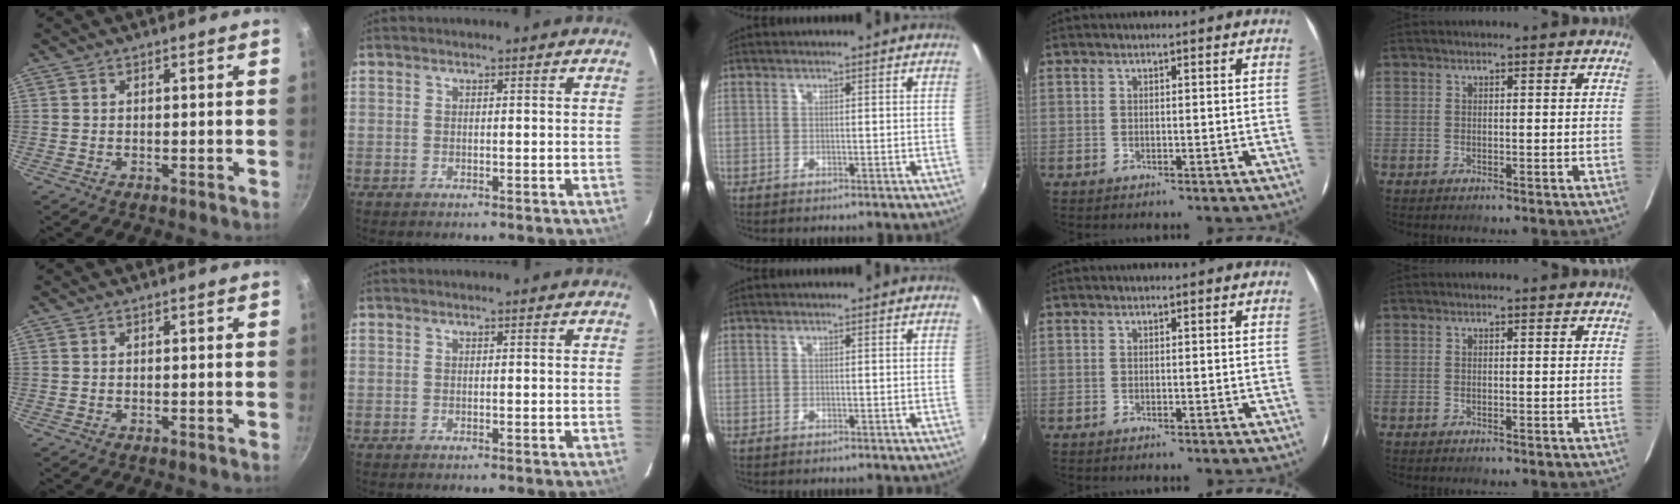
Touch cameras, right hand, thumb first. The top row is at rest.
{}